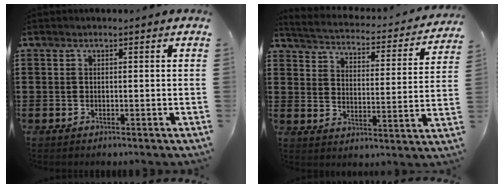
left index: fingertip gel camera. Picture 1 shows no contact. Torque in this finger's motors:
{"motor_torque": [2.01, -0.13, 0.05, -0.03]}